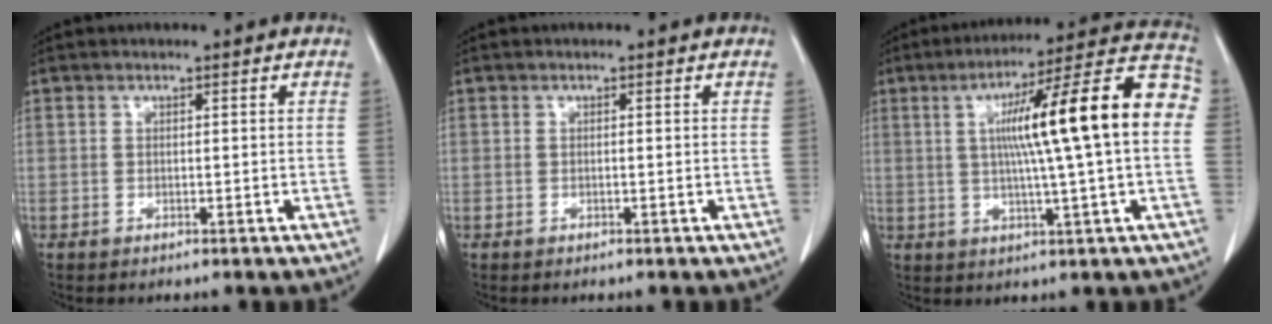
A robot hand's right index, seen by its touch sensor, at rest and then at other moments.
{"total": 0.0}
{"total": 18.1, "force": [2.0, 0.5, 18.0], "torque": [-0.259, 0.031, 0.020]}